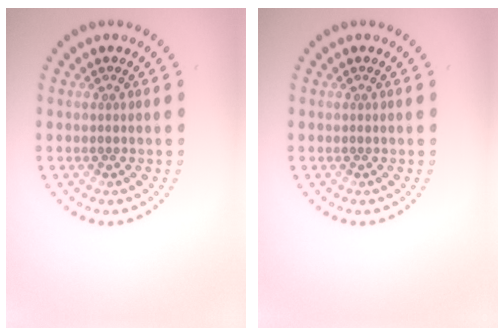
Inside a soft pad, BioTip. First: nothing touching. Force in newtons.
{"total": 0.0}